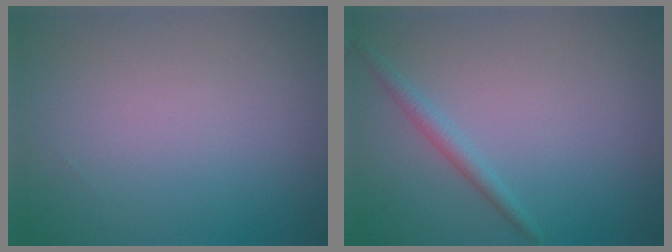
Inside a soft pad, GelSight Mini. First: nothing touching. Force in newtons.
{"total": 1.5, "press": 1.5, "slide": 0.1}